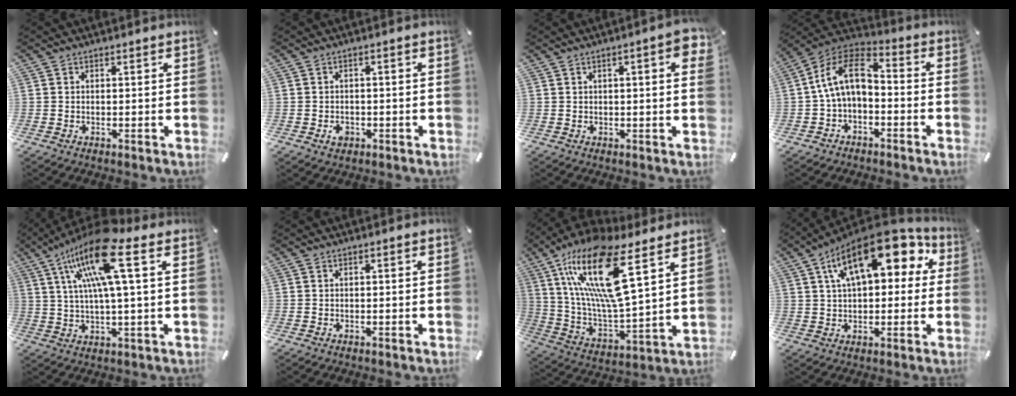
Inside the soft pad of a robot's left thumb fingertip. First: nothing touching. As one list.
[{"total": 2.8, "force": [-1.1, 1.9, 1.7], "torque": [-0.030, 0.006, -0.020]}, {"total": 5.2, "force": [1.3, 1.2, 4.9], "torque": [-0.074, 0.000, 0.019]}, {"total": 12.4, "force": [-0.6, 7.9, 9.5], "torque": [-0.209, 0.013, -0.017]}, {"total": 16.6, "force": [6.4, 3.4, 15.0], "torque": [-0.297, -0.008, 0.100]}, {"total": 0.0}, {"total": 22.1, "force": [12.1, 6.4, 17.3], "torque": [-0.365, -0.068, 0.195]}, {"total": 18.3, "force": [8.3, 9.1, 13.5], "torque": [-0.221, -0.031, 0.139]}]